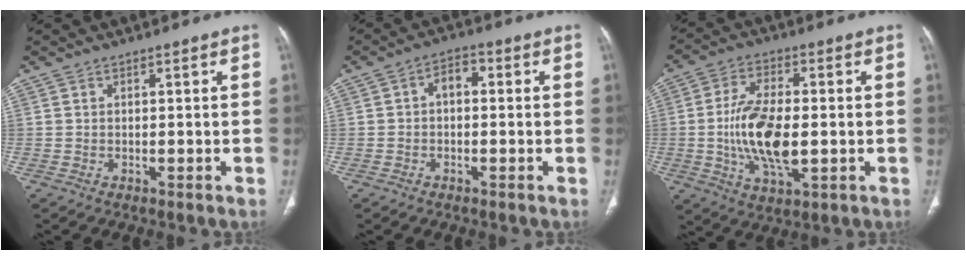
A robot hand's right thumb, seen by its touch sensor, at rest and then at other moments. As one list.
[{"total": 3.8, "force": [0.1, 2.5, 2.9], "torque": [-0.035, 0.016, -0.010]}, {"total": 13.6, "force": [-1.3, 6.3, 12.0], "torque": [-0.226, -0.004, -0.022]}]